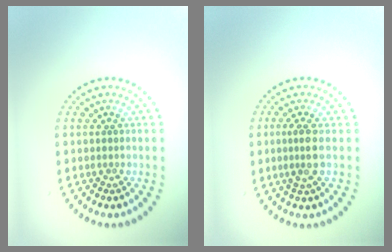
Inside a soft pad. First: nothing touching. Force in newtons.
{"total": 2.0, "press": 1.7, "slide": 1.2}